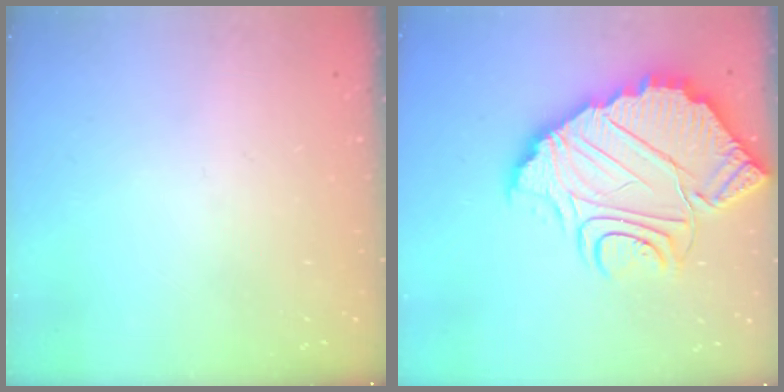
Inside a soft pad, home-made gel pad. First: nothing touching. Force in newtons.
{"total": 18.3, "press": 18.3, "slide": 1.8}